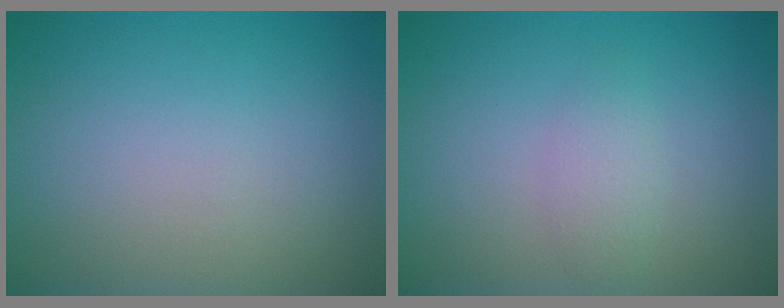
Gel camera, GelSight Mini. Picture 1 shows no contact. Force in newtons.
{"total": 1.6, "press": 1.6, "slide": 0.1}